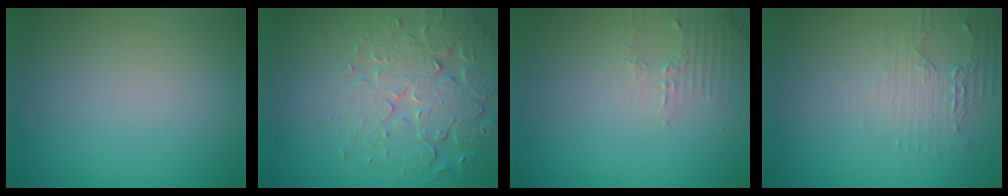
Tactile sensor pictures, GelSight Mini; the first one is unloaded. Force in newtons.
{"total": 6.5, "press": 5.0, "slide": 4.2}
{"total": 1.8, "press": 1.7, "slide": 0.5}
{"total": 1.8, "press": 1.8, "slide": 0.4}